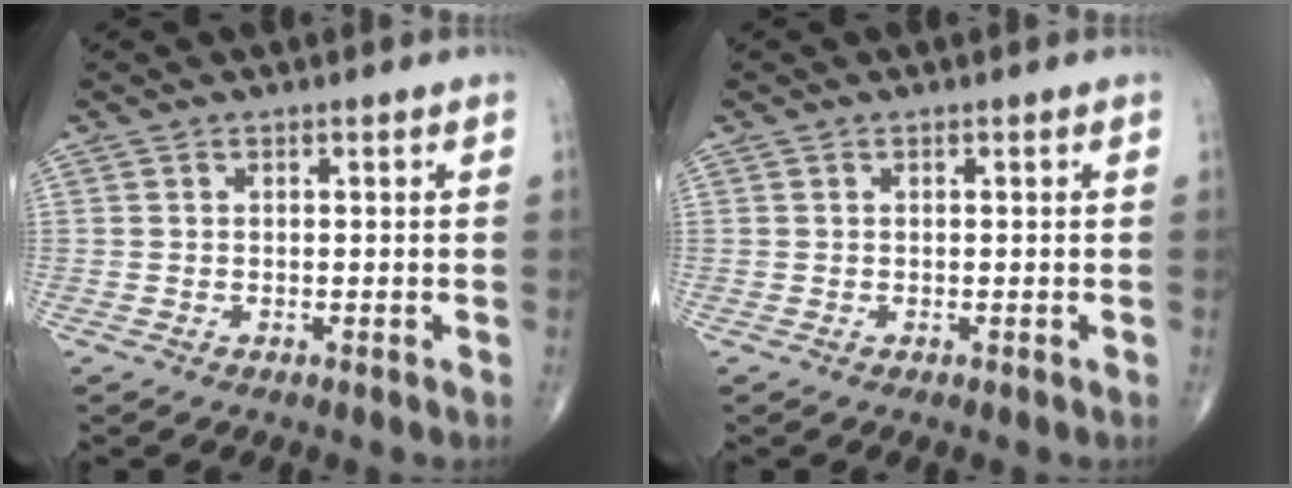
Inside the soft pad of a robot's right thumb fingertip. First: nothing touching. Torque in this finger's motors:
{"motor_torque": [0.01, 0.00, -0.04, 0.00, 0.01]}